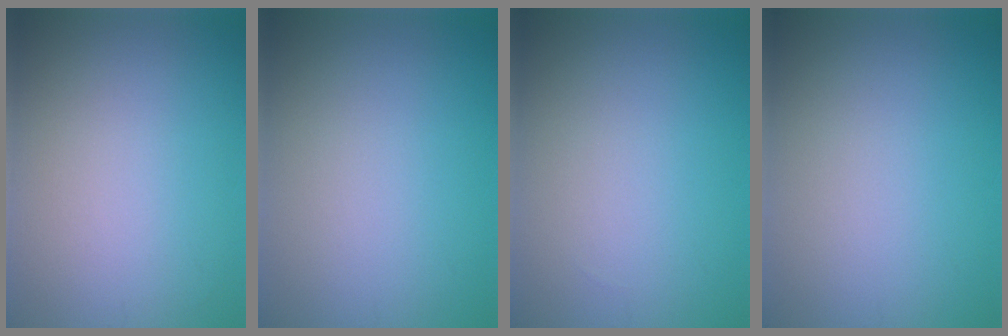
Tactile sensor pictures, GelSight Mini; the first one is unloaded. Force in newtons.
{"total": 0.0}
{"total": 0.0}
{"total": 0.0}